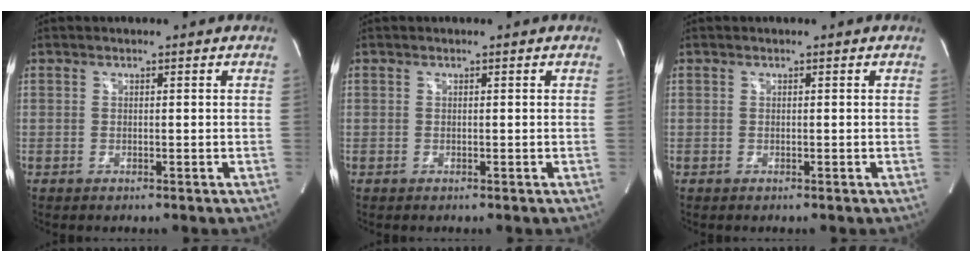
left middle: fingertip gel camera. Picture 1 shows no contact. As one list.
[{"total": 0.0}, {"total": 0.0}]